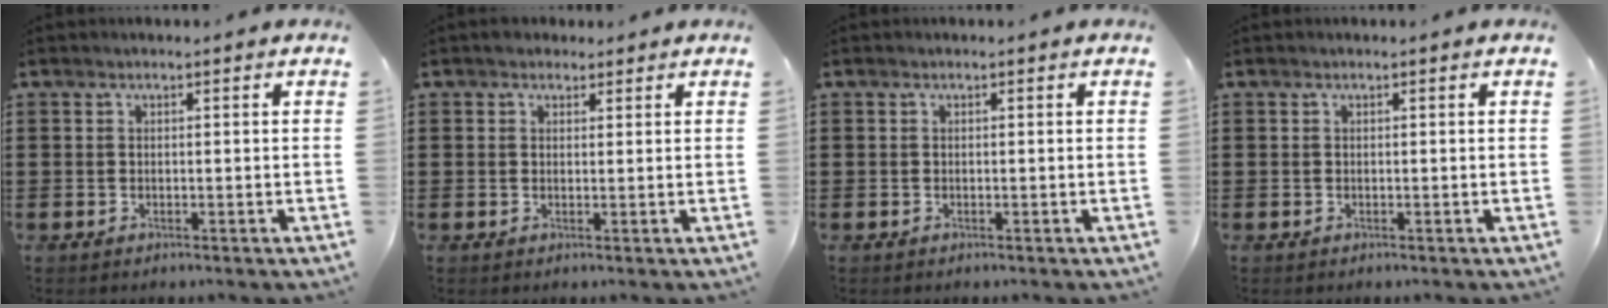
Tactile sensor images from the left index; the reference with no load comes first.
{"total": 1.6, "force": [1.3, 0.9, 0.1], "torque": [-0.005, 0.006, 0.026]}
{"total": 0.0}
{"total": 0.0}